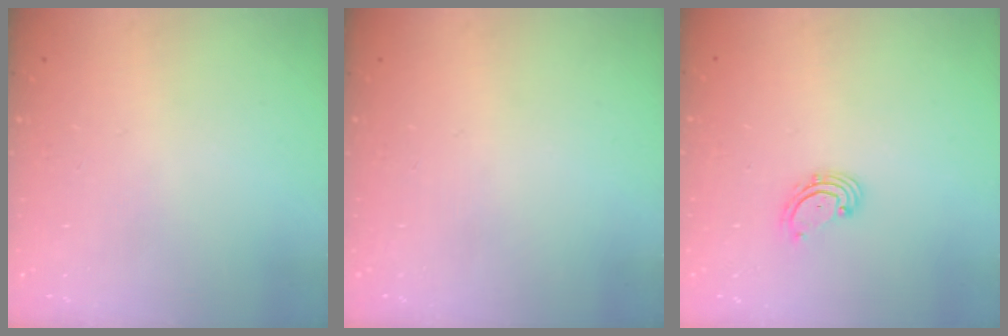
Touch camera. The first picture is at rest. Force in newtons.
{"total": 0.0}
{"total": 2.2, "press": 2.1, "slide": 0.7}